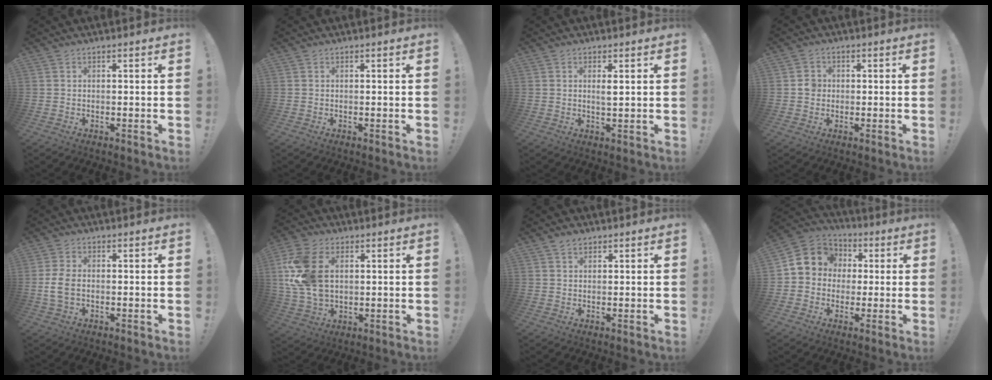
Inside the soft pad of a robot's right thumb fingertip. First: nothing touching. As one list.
[{"total": 0.0}, {"total": 2.2, "force": [0.8, 0.4, 2.0], "torque": [-0.026, -0.008, 0.010]}, {"total": 3.0, "force": [-0.4, 2.8, 0.9], "torque": [-0.003, 0.004, -0.011]}, {"total": 5.0, "force": [-0.7, 3.2, 3.8], "torque": [-0.082, 0.005, -0.012]}, {"total": 17.0, "force": [3.5, 11.5, 12.1], "torque": [-0.252, -0.007, 0.066]}, {"total": 2.0, "force": [1.4, 1.2, 0.8], "torque": [-0.007, -0.005, 0.025]}, {"total": 10.2, "force": [1.5, 9.3, 3.9], "torque": [-0.056, 0.006, 0.037]}]